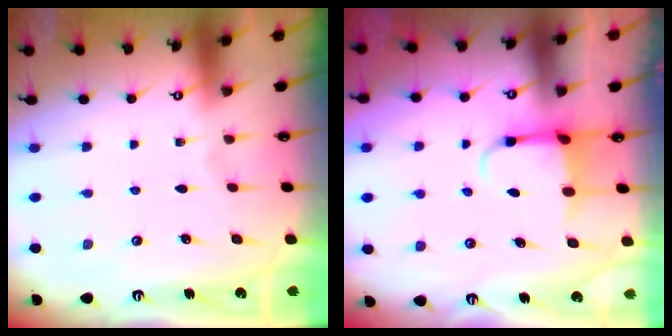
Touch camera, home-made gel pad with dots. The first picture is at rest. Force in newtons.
{"total": 3.8, "press": 3.6, "slide": 0.9}